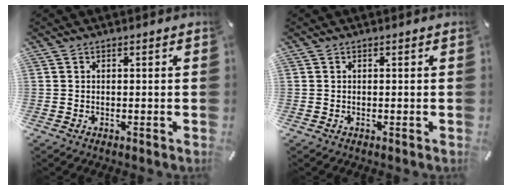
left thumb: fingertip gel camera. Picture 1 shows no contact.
{"total": 0.0}